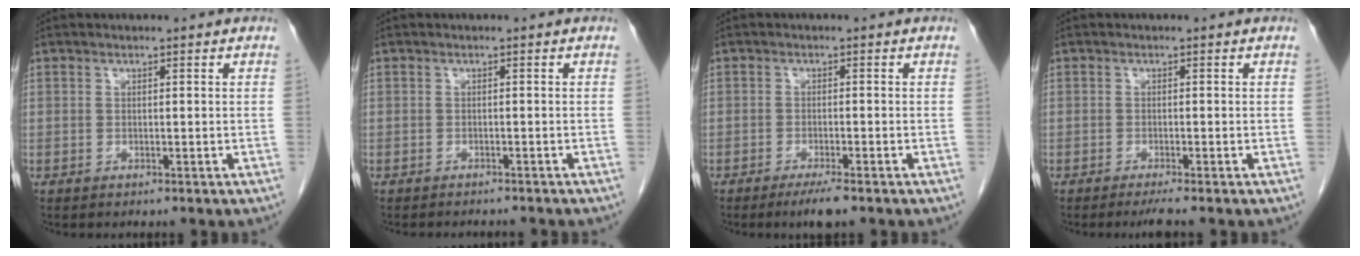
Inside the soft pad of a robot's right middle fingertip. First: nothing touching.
{"total": 4.7, "force": [-4.3, 1.1, 1.6], "torque": [-0.018, -0.004, -0.051]}
{"total": 3.4, "force": [-2.4, 0.3, 2.4], "torque": [-0.041, -0.007, -0.040]}
{"total": 2.2, "force": [-1.7, -0.4, 1.2], "torque": [-0.022, -0.004, -0.030]}